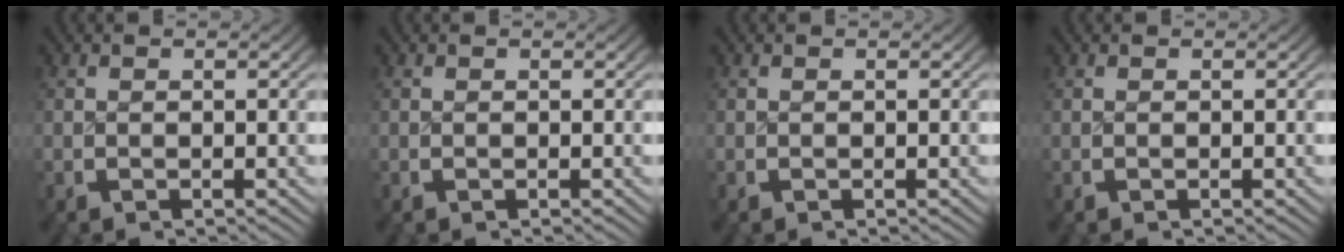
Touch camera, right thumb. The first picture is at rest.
{"total": 0.0}
{"total": 0.0}
{"total": 0.0}